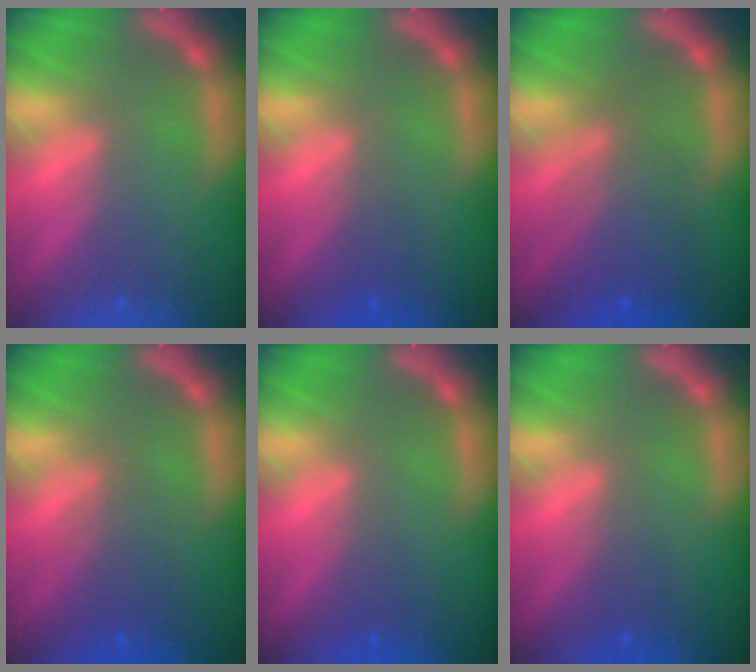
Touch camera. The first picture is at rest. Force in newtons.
{"total": 1.5}
{"total": 5.6}
{"total": 3.0}
{"total": 0.9}
{"total": 1.5}